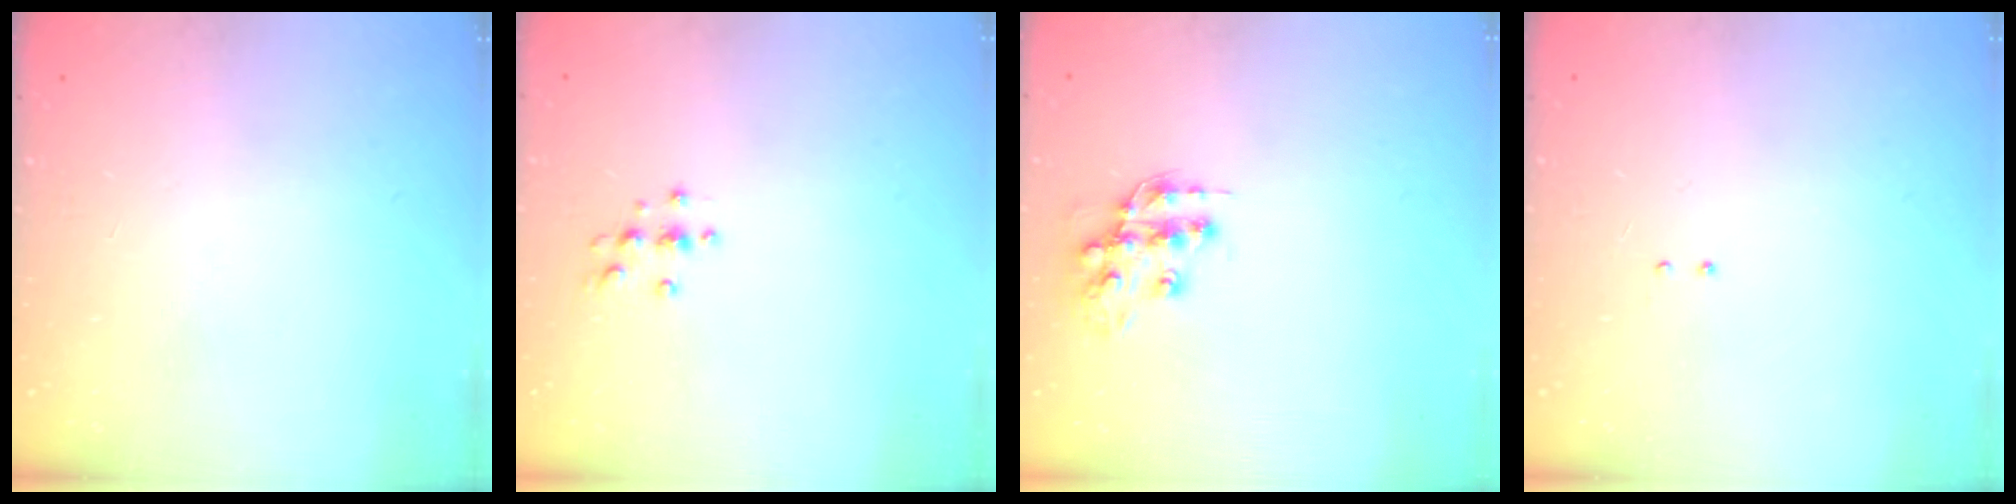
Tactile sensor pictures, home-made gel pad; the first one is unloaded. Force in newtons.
{"total": 3.5, "press": 3.4, "slide": 0.5}
{"total": 13.0, "press": 13.0, "slide": 1.0}
{"total": 2.1, "press": 2.0, "slide": 0.6}